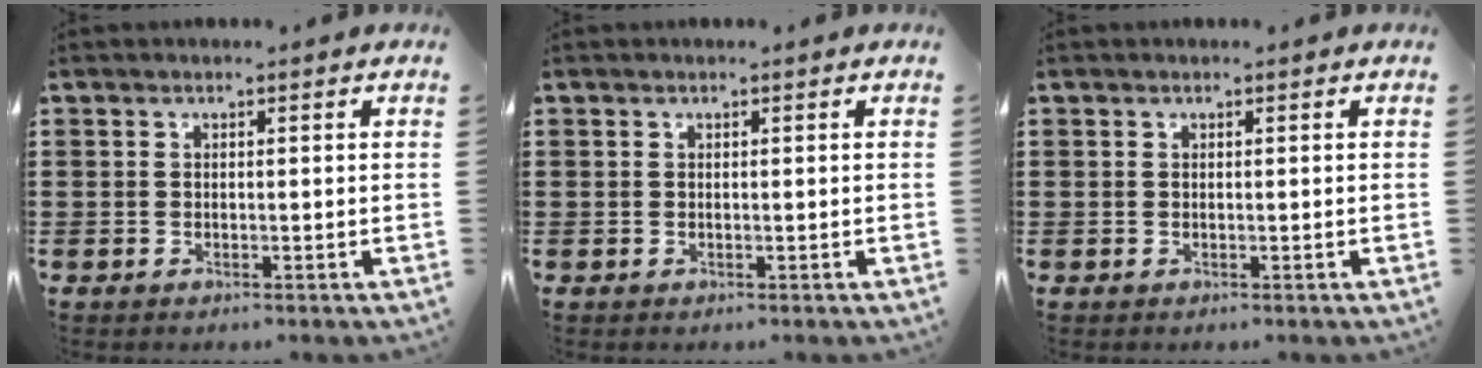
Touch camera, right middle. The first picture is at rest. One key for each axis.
{"total": 0.0}
{"total": 0.0}